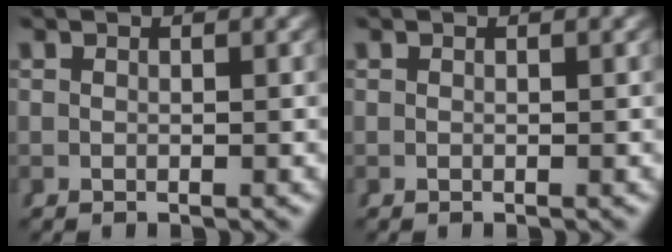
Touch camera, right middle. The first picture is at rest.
{"total": 0.0}